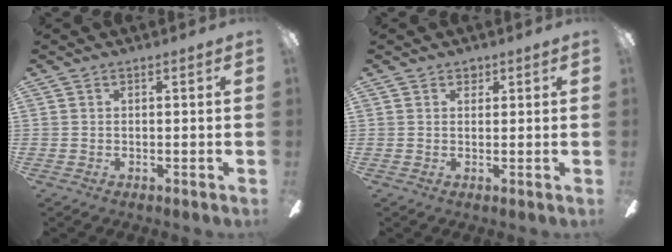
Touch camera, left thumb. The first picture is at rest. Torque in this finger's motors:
{"motor_torque": [0.14, -0.01, 0.11, -0.21, -0.01]}